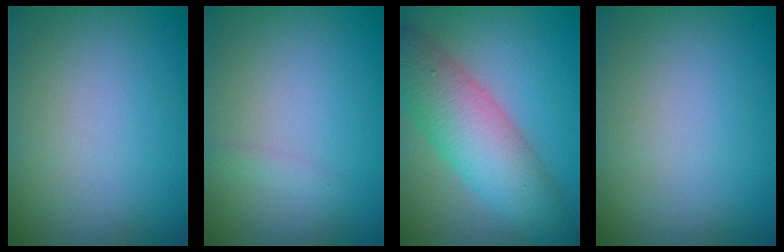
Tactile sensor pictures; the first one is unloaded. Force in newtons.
{"total": 0.6, "press": 0.6, "slide": 0.0}
{"total": 7.5, "press": 7.5, "slide": 0.2}
{"total": 0.0}